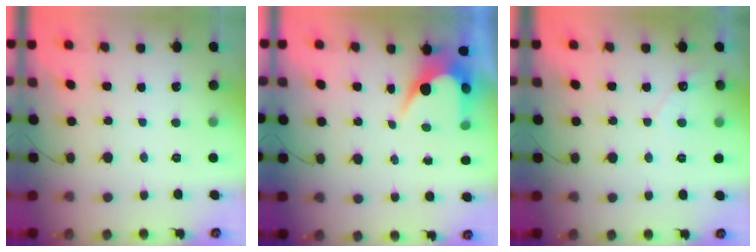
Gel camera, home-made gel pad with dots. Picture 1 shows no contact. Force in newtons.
{"total": 5.3, "press": 5.3, "slide": 0.3}
{"total": 2.9, "press": 2.9, "slide": 0.1}